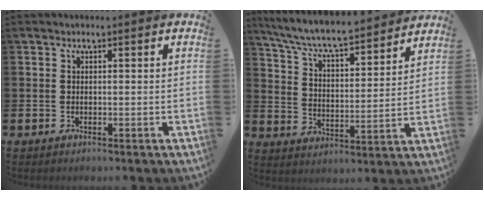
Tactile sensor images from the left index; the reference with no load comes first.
{"total": 7.8, "force": [7.3, 0.8, 2.3], "torque": [-0.080, -0.059, 0.126]}